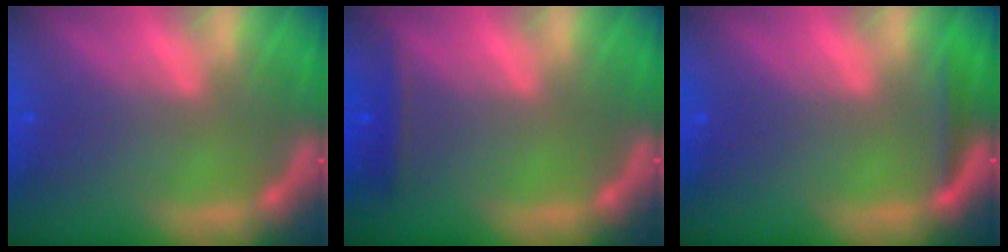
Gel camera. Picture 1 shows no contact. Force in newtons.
{"total": 1.4}
{"total": 1.4}